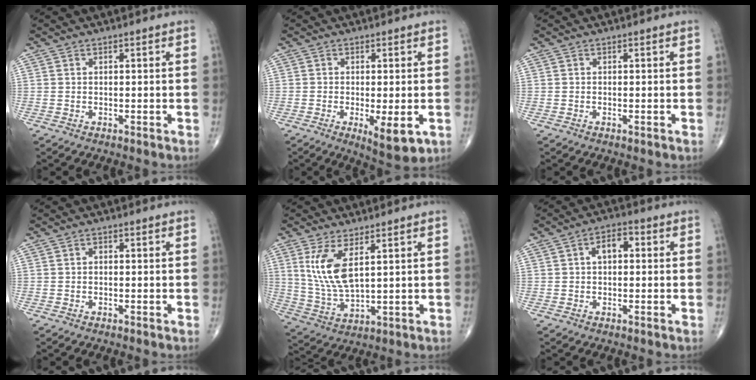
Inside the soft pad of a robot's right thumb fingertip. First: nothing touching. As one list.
[{"total": 7.4, "force": [-2.3, 2.3, 6.7], "torque": [-0.099, -0.018, -0.030]}, {"total": 0.0}, {"total": 0.8, "force": [-0.1, 0.6, 0.5], "torque": [-0.005, 0.002, -0.006]}, {"total": 9.7, "force": [3.5, 3.7, 8.3], "torque": [-0.174, -0.023, 0.083]}, {"total": 4.6, "force": [0.6, 2.8, 3.7], "torque": [-0.052, 0.017, 0.003]}]